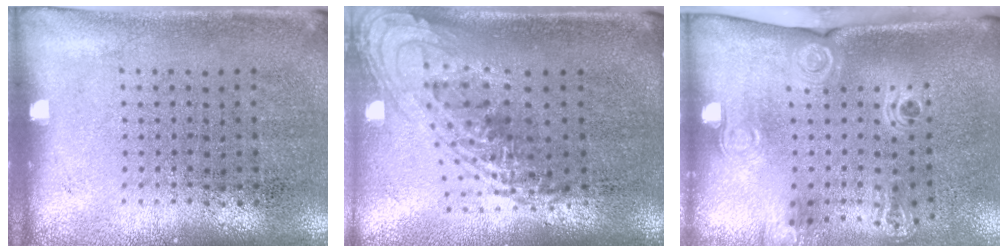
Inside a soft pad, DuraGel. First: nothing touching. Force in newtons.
{"total": 2.2, "press": 1.6, "slide": 1.5}
{"total": 2.2, "press": 1.6, "slide": 1.6}